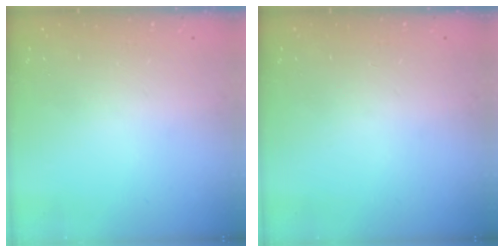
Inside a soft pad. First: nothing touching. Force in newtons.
{"total": 0.0}